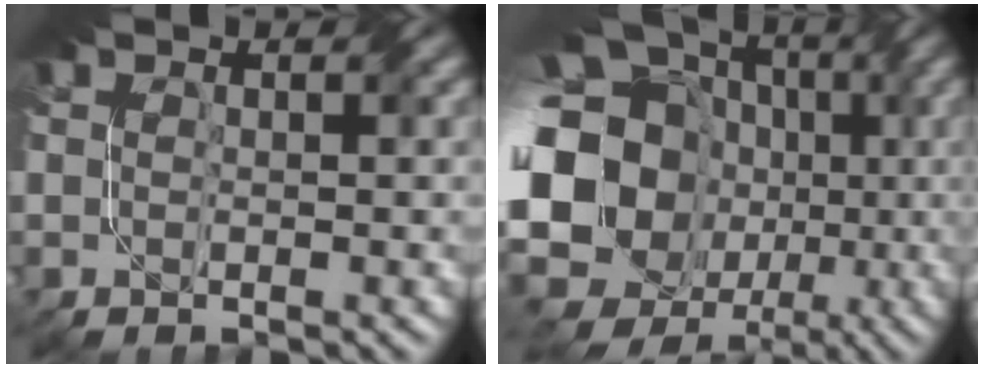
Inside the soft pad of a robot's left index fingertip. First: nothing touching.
{"total": 21.1, "force": [-3.1, 17.7, 11.1], "torque": [-0.205, -0.005, -0.097]}